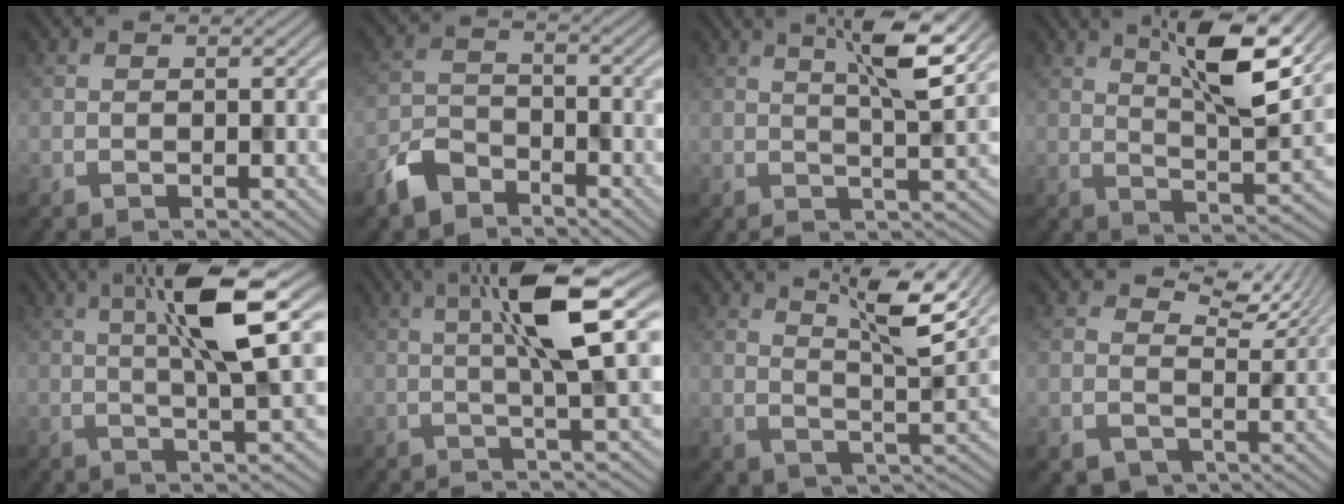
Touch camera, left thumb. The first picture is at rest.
{"total": 5.2, "force": [-4.1, 2.6, 2.0], "torque": [-0.043, -0.004, -0.098]}
{"total": 6.2, "force": [2.8, 0.5, 5.5], "torque": [-0.097, 0.006, 0.050]}
{"total": 9.3, "force": [4.9, 1.6, 7.8], "torque": [-0.128, -0.005, 0.082]}
{"total": 9.8, "force": [2.9, 1.1, 9.3], "torque": [-0.151, 0.017, 0.041]}
{"total": 9.3, "force": [1.6, 0.8, 9.2], "torque": [-0.142, 0.022, 0.020]}
{"total": 7.7, "force": [4.9, 1.5, 5.7], "torque": [-0.094, -0.004, 0.084]}
{"total": 7.3, "force": [3.7, 5.0, 3.7], "torque": [-0.063, -0.013, 0.065]}